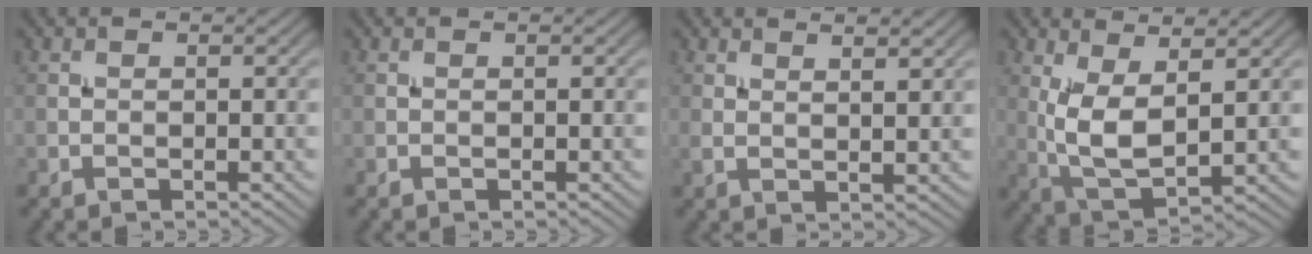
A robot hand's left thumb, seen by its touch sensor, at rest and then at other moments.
{"total": 0.0}
{"total": 3.4, "force": [2.4, 0.6, 2.3], "torque": [-0.033, -0.005, 0.044]}
{"total": 7.5, "force": [2.0, 3.1, 6.6], "torque": [-0.147, -0.004, 0.040]}